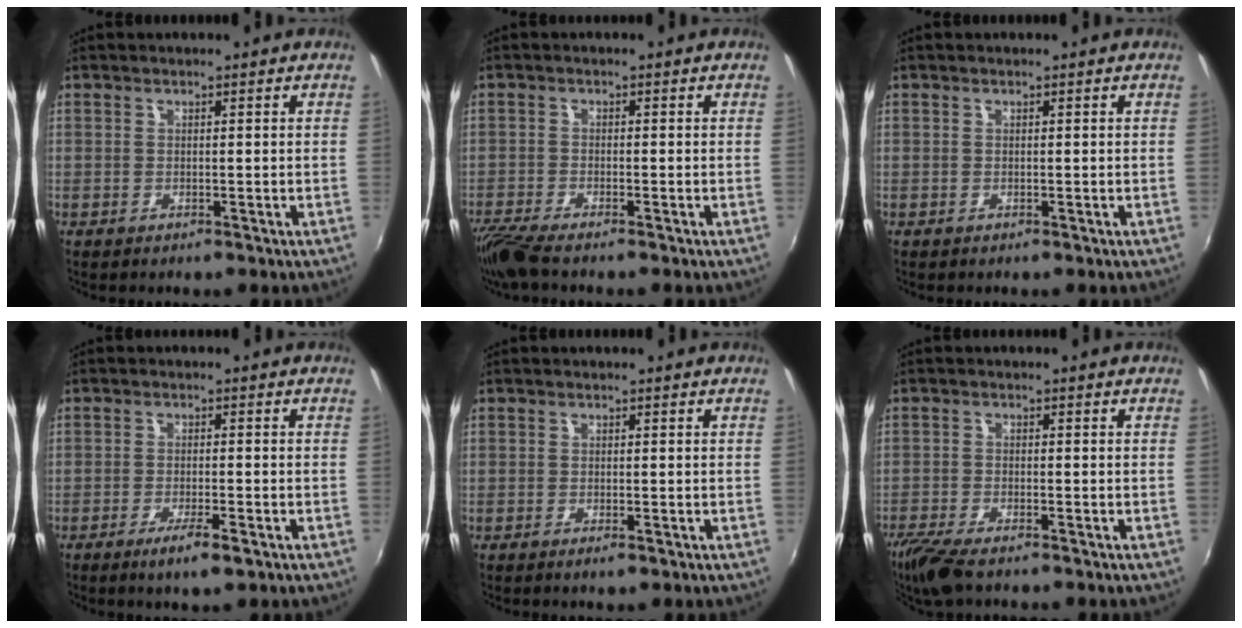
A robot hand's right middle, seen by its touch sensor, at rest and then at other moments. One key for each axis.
{"total": 5.3, "fx": -4.5, "fy": 0.3, "fz": 2.8, "tx": -0.078, "ty": -0.023, "tz": -0.085}
{"total": 0.0}
{"total": 4.3, "fx": -2.5, "fy": 0.4, "fz": 3.5, "tx": -0.074, "ty": -0.010, "tz": -0.044}
{"total": 0.9, "fx": -0.5, "fy": 0.3, "fz": 0.6, "tx": -0.012, "ty": -0.003, "tz": -0.009}
{"total": 6.9, "fx": -5.4, "fy": 1.4, "fz": 4.0, "tx": -0.106, "ty": -0.029, "tz": -0.105}